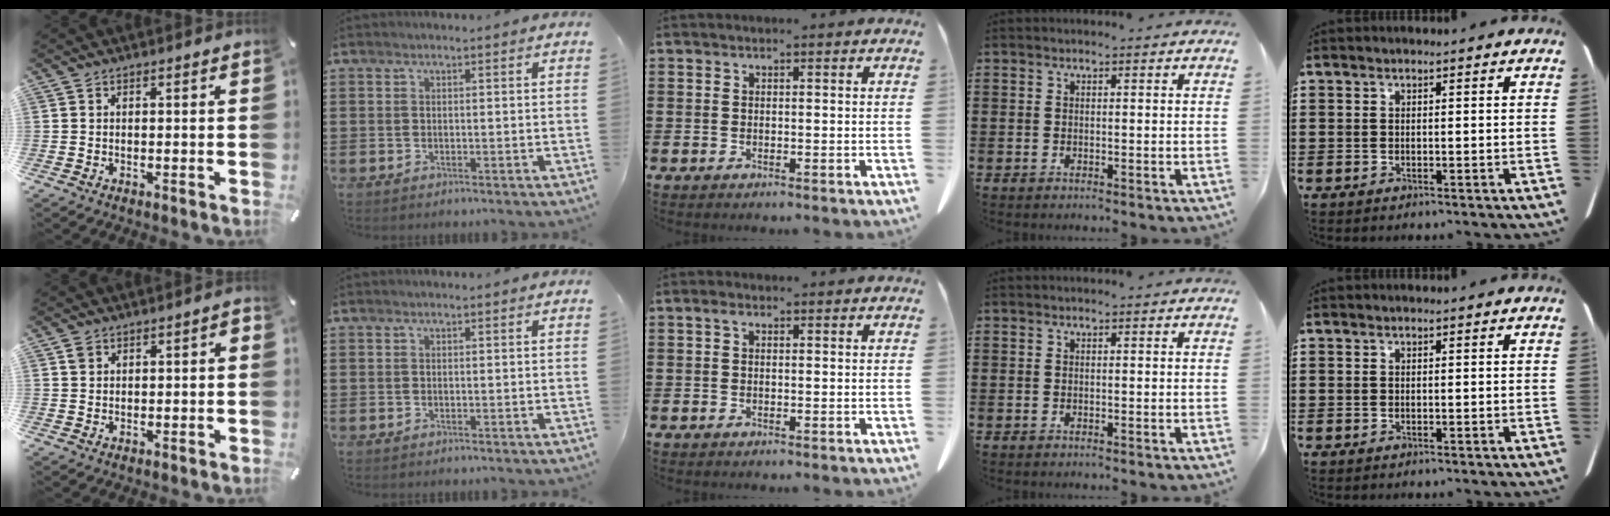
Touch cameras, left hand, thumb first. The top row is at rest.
{"thumb": {"total": 1.8, "force": [0.1, 1.5, 0.9], "torque": [-0.011, 0.005, -0.001]}, "middle": {"total": 1.1, "force": [0.2, 0.6, 1.0], "torque": [-0.022, 0.006, 0.002]}}